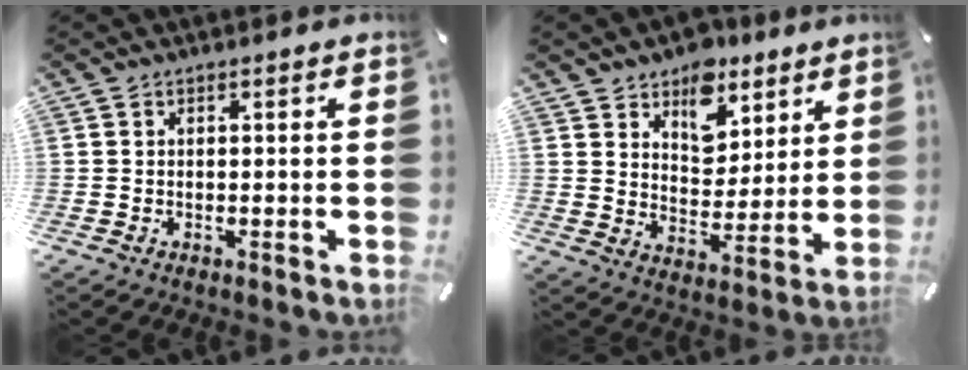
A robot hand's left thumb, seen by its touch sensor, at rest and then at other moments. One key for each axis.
{"total": 10.7, "fx": 7.0, "fy": 7.5, "fz": 3.0, "tx": -0.043, "ty": -0.051, "tz": 0.129}